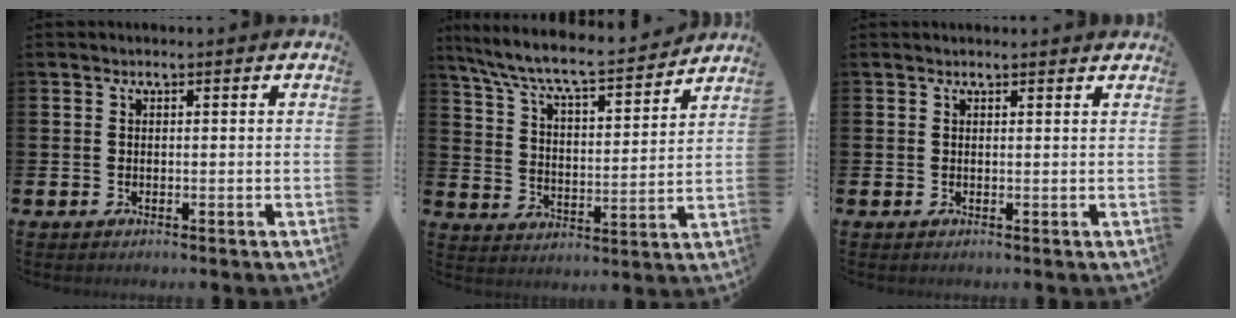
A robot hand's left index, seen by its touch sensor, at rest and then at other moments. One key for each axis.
{"total": 7.9, "fx": 7.3, "fy": 1.0, "fz": 2.9, "tx": -0.094, "ty": -0.054, "tz": 0.121}
{"total": 0.6, "fx": 0.6, "fy": 0.0, "fz": 0.2, "tx": 0.005, "ty": -0.004, "tz": 0.010}